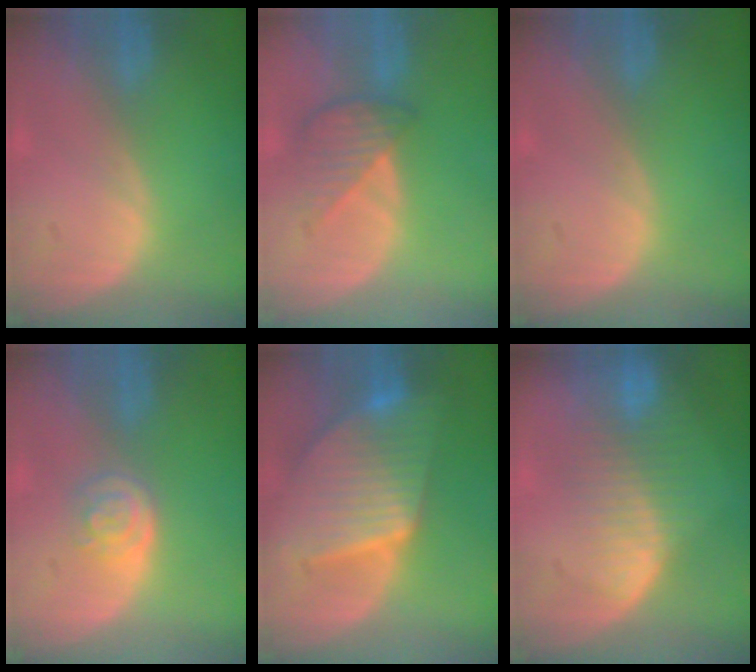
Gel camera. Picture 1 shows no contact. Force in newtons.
{"total": 4.5, "press": 4.2, "slide": 1.7}
{"total": 0.0}
{"total": 3.3, "press": 3.3, "slide": 0.3}
{"total": 10.0, "press": 10.0, "slide": 0.8}
{"total": 8.6, "press": 7.3, "slide": 4.4}